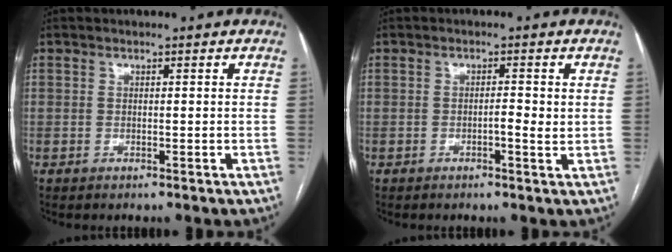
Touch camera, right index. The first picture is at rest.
{"total": 2.0, "force": [-0.1, 0.3, 2.0], "torque": [-0.035, 0.002, 0.001]}